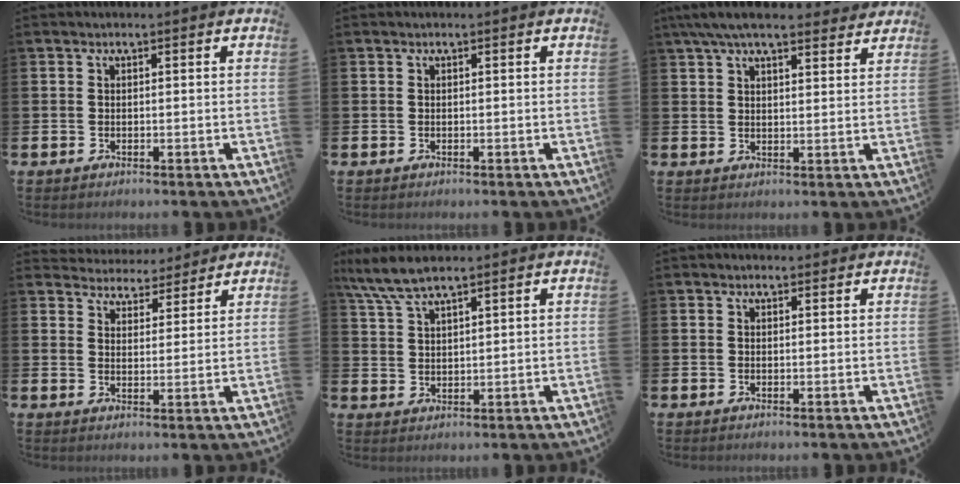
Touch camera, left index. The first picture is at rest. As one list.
[{"total": 0.0}, {"total": 6.5, "force": [5.8, 1.4, 2.6], "torque": [-0.062, -0.014, 0.106]}, {"total": 4.4, "force": [4.3, 1.1, -0.4], "torque": [-0.003, -0.033, 0.074]}, {"total": 6.3, "force": [5.4, 0.9, 3.1], "torque": [-0.073, -0.013, 0.099]}, {"total": 0.9, "force": [0.8, 0.4, 0.2], "torque": [0.010, -0.001, 0.010]}]